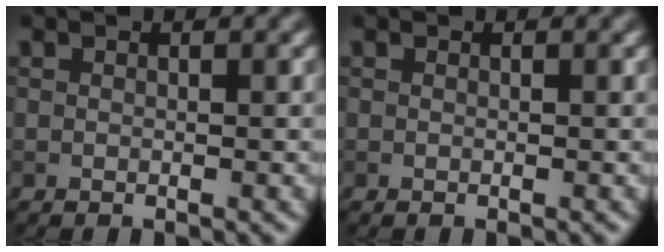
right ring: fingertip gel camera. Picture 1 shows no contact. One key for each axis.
{"total": 0.0}